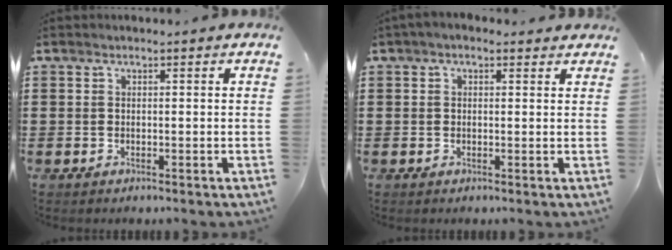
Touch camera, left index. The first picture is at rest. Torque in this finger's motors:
{"motor_torque": [1.12, -0.68, 0.55, 0.04]}